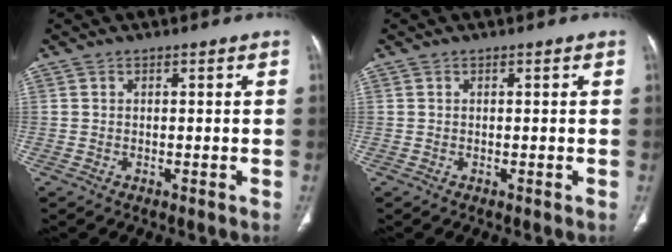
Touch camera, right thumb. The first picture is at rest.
{"total": 0.0}